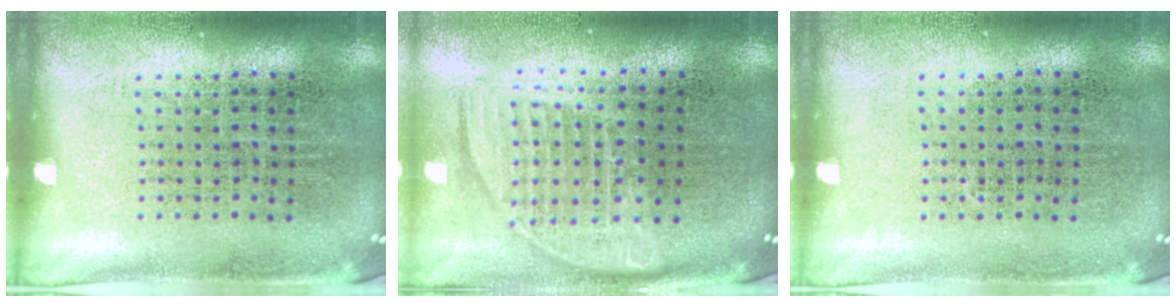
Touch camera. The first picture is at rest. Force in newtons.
{"total": 1.7, "press": 1.4, "slide": 0.9}
{"total": 0.0}